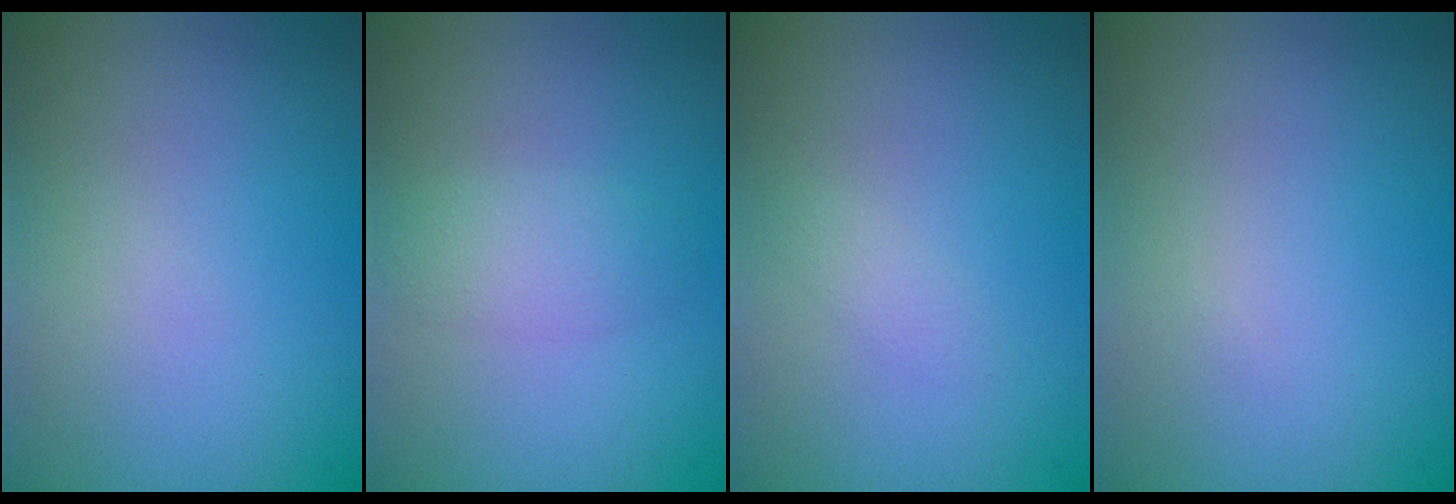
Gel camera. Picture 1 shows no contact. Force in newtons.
{"total": 1.9, "press": 1.9, "slide": 0.1}
{"total": 0.8, "press": 0.8, "slide": 0.1}
{"total": 0.0}